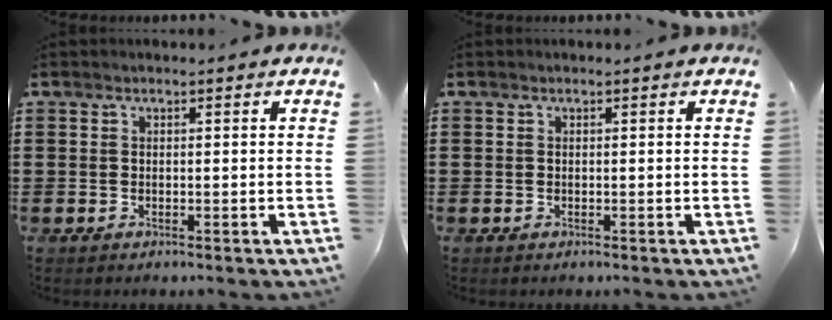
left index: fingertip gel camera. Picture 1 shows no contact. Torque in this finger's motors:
{"motor_torque": [-0.02, 0.01, 0.00, 0.00]}